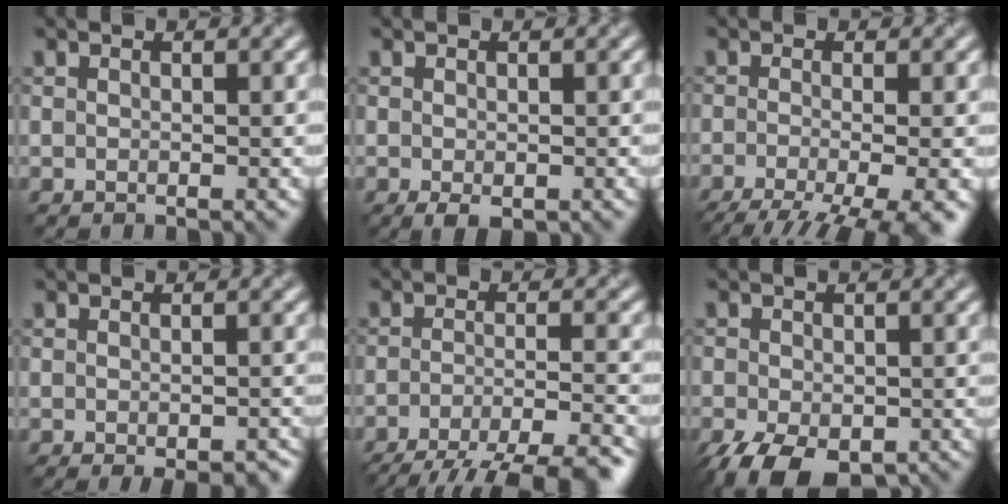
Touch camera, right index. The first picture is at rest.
{"total": 1.3, "force": [-0.5, 0.6, 1.0], "torque": [-0.018, -0.005, -0.006]}
{"total": 9.3, "force": [-5.4, 2.9, 7.0], "torque": [-0.098, -0.033, -0.074]}
{"total": 4.5, "force": [-2.7, 1.4, 3.3], "torque": [-0.036, -0.012, -0.021]}
{"total": 9.7, "force": [-7.5, 2.2, 5.7], "torque": [-0.077, -0.013, -0.105]}
{"total": 7.5, "force": [-4.4, 3.7, 4.8], "torque": [-0.090, -0.026, -0.065]}